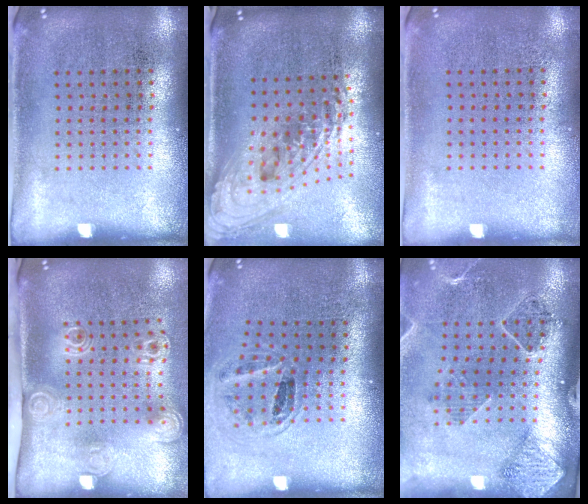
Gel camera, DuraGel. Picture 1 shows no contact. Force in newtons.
{"total": 2.3, "press": 1.6, "slide": 1.7}
{"total": 0.0}
{"total": 2.1, "press": 1.5, "slide": 1.5}
{"total": 1.1, "press": 1.0, "slide": 0.3}
{"total": 1.5, "press": 1.5, "slide": 0.1}